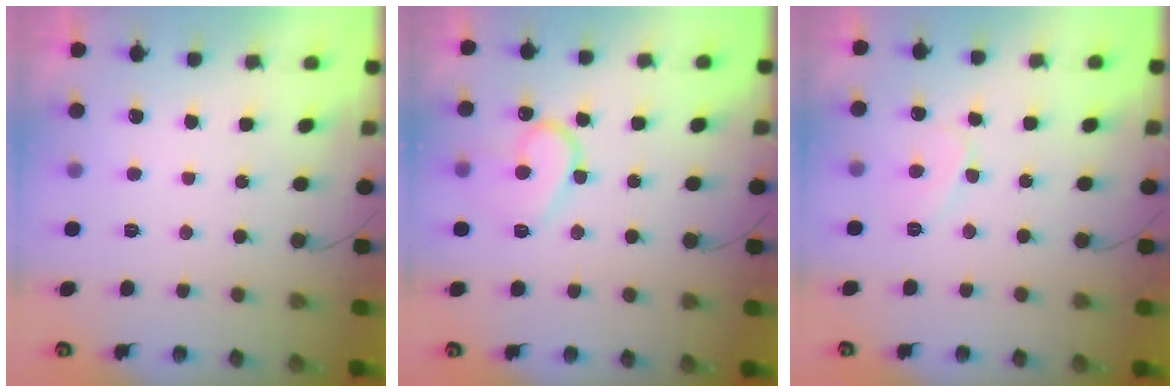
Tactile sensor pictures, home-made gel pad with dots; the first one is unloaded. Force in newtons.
{"total": 13.1, "press": 13.1, "slide": 1.1}
{"total": 5.9, "press": 5.9, "slide": 0.7}